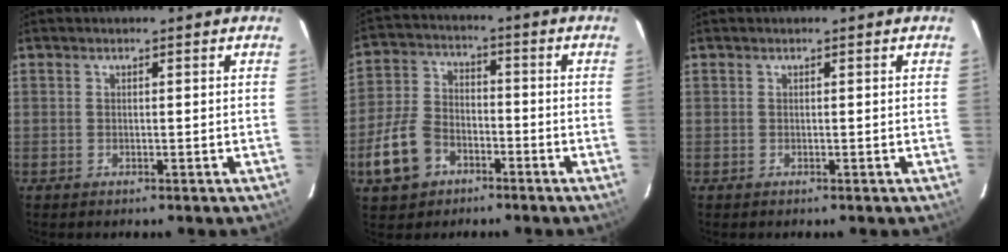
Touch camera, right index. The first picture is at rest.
{"total": 11.1, "force": [-5.4, 7.8, 5.7], "torque": [-0.142, 0.017, -0.098]}
{"total": 0.0}